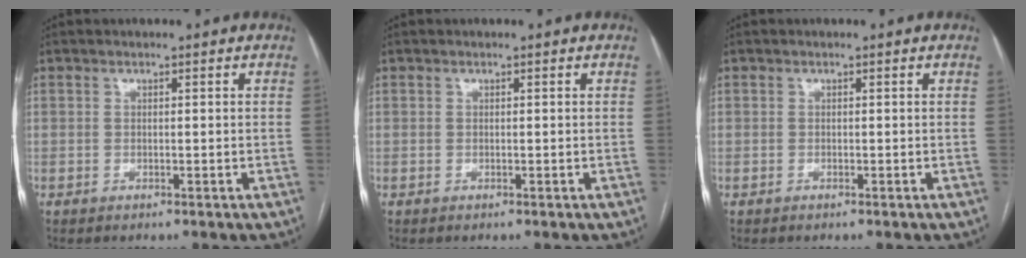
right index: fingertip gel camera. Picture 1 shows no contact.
{"total": 0.0}
{"total": 0.0}